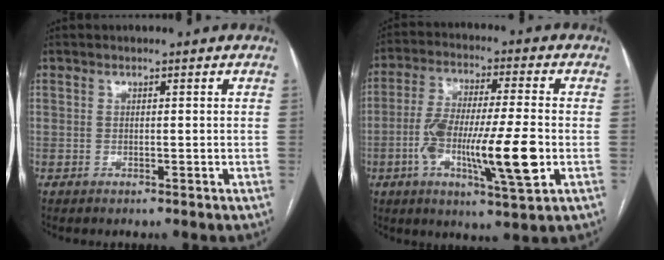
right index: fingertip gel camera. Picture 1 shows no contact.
{"total": 14.7, "force": [-3.5, 1.8, 14.1], "torque": [-0.260, -0.006, -0.058]}